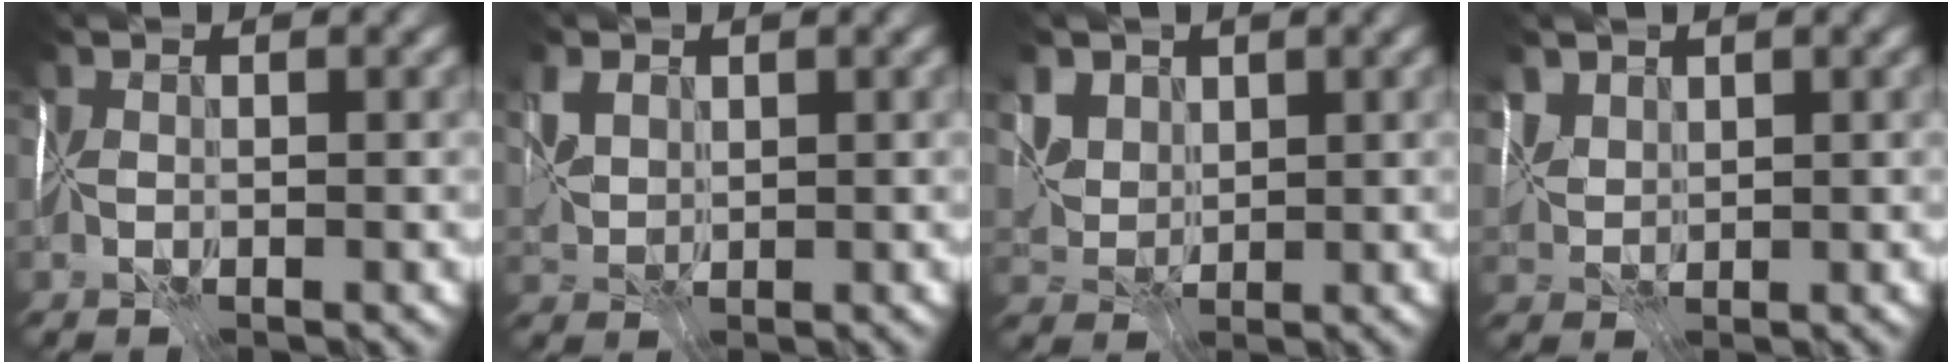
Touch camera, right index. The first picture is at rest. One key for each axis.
{"total": 2.1, "fx": 1.3, "fy": 1.2, "fz": 1.0, "tx": -0.022, "ty": 0.000, "tz": 0.025}
{"total": 3.8, "fx": 2.4, "fy": 2.4, "fz": 1.7, "tx": -0.050, "ty": 0.007, "tz": 0.050}
{"total": 2.0, "fx": 1.8, "fy": 0.7, "fz": 0.4, "tx": -0.011, "ty": 0.001, "tz": 0.037}